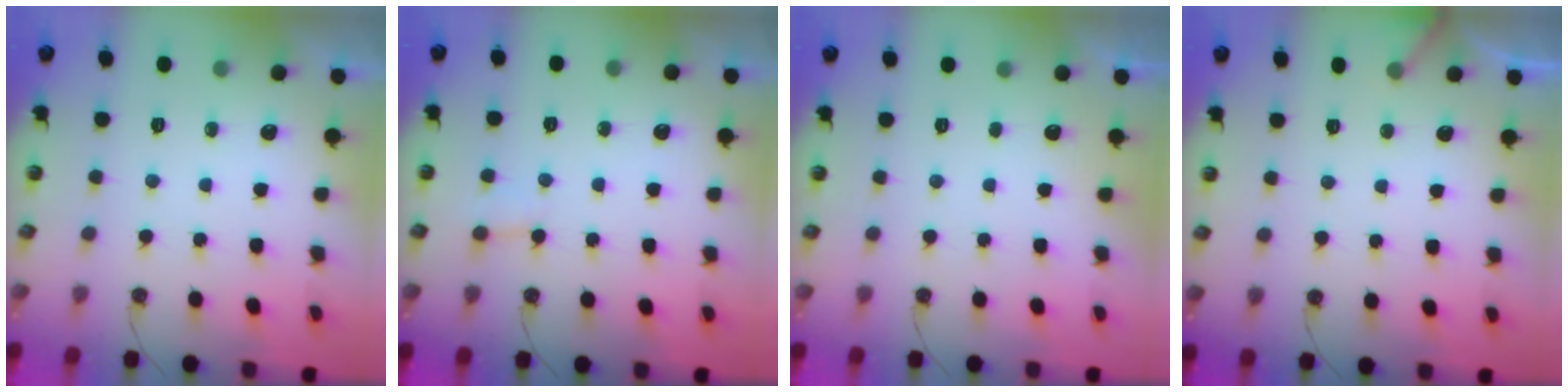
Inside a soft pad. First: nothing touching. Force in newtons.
{"total": 3.9, "press": 3.9, "slide": 0.4}
{"total": 0.0}
{"total": 3.2, "press": 3.2, "slide": 0.4}